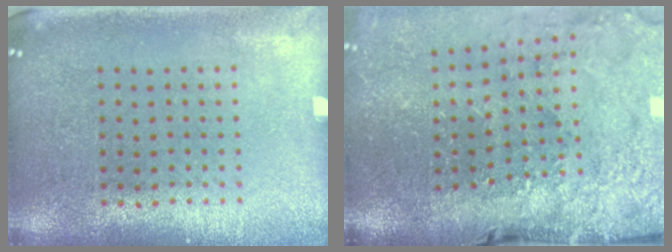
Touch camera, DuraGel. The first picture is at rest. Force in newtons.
{"total": 4.6, "press": 3.6, "slide": 2.9}